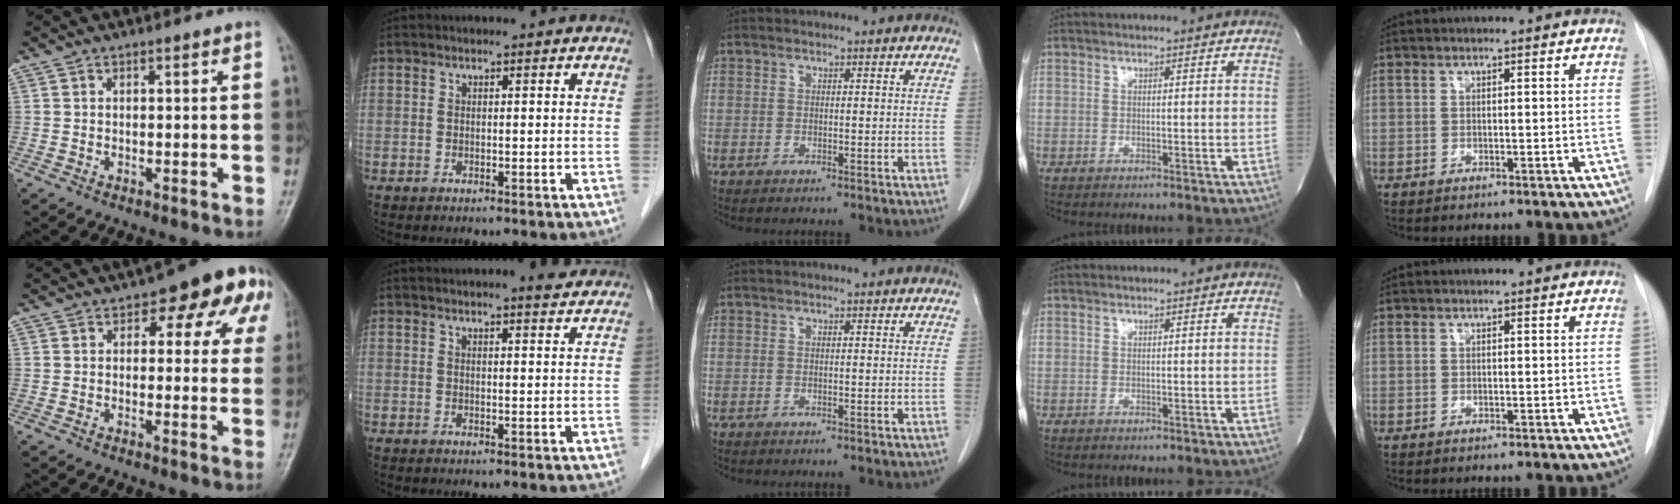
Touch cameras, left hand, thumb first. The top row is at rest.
{"thumb": {"total": 11.7, "force": [4.9, 6.1, 8.7], "torque": [-0.047, 0.005, 0.051]}, "index": {"total": 4.2, "force": [3.8, 0.5, 1.6], "torque": [-0.023, 0.006, 0.041]}}